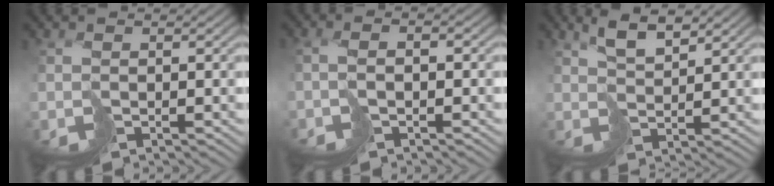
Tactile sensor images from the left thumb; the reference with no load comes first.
{"total": 2.7, "force": [-1.1, 0.9, 2.3], "torque": [-0.050, 0.005, -0.025]}
{"total": 4.2, "force": [2.9, 1.2, 2.8], "torque": [-0.066, 0.004, 0.058]}